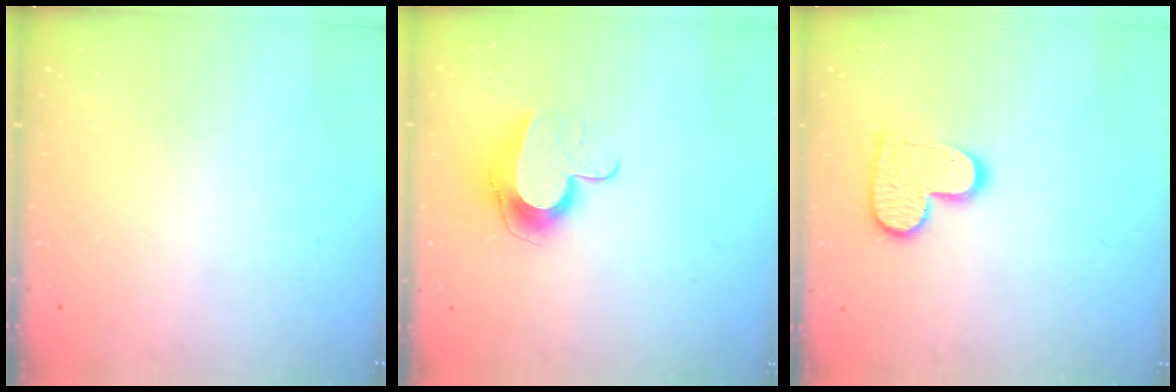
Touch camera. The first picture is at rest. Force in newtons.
{"total": 11.8, "press": 11.7, "slide": 0.7}
{"total": 11.1, "press": 11.1, "slide": 0.4}